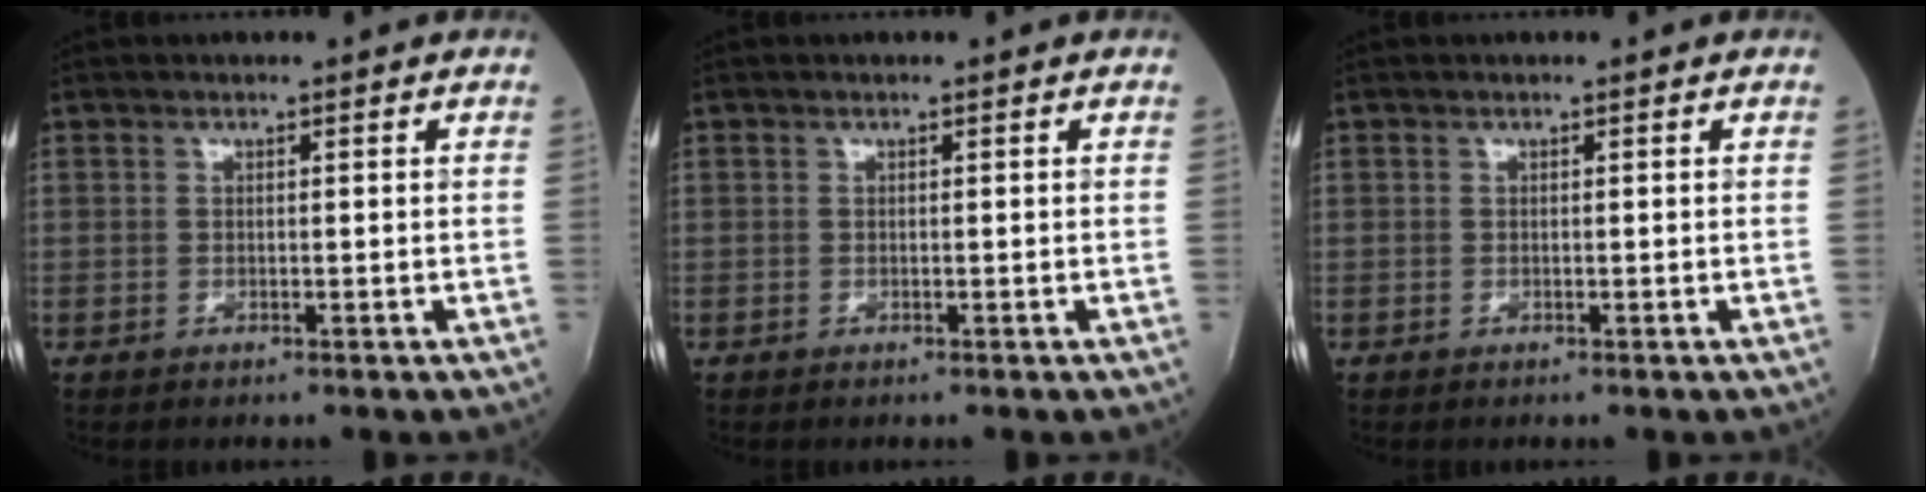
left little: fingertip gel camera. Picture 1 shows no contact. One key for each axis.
{"total": 0.0}
{"total": 0.0}